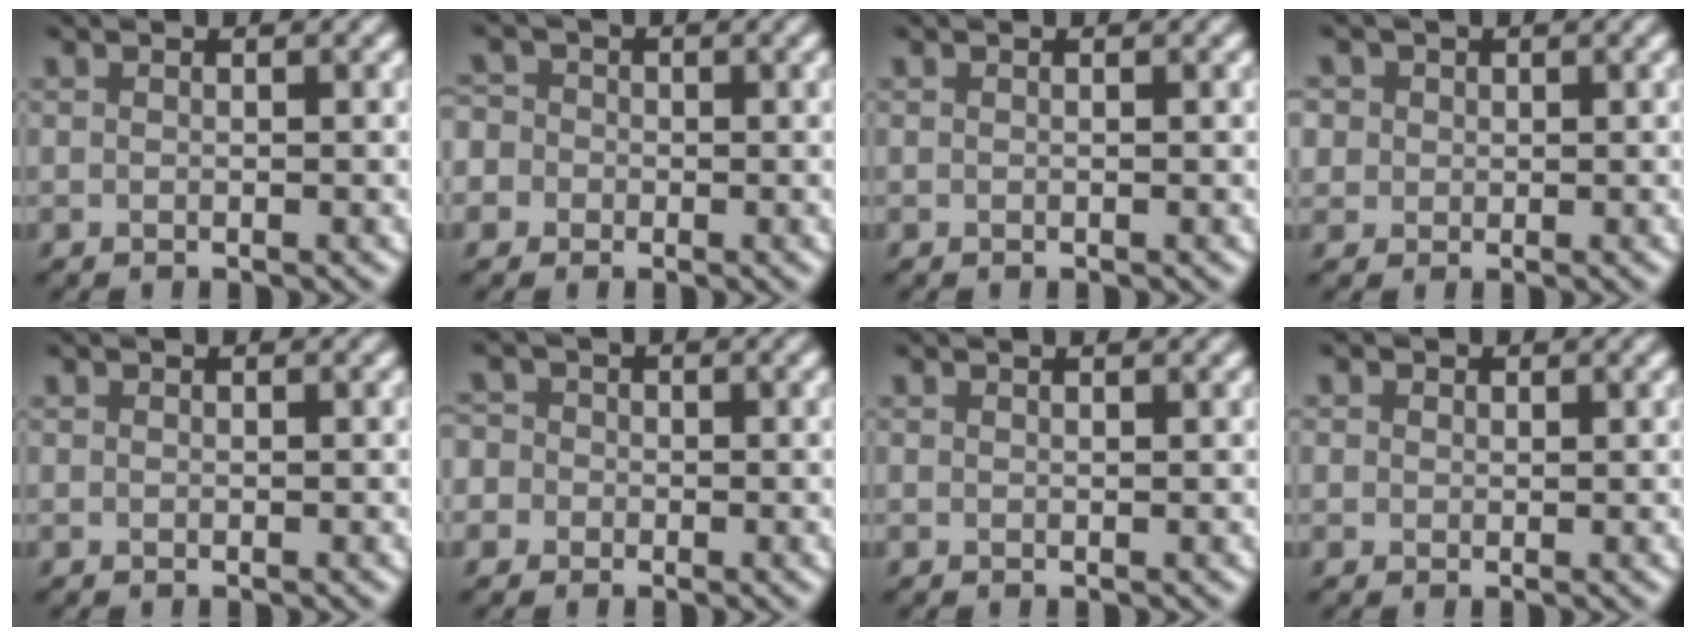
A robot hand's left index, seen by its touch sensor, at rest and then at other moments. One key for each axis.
{"total": 5.0, "fx": -0.2, "fy": 4.7, "fz": 1.6, "tx": -0.028, "ty": 0.032, "tz": -0.048}
{"total": 0.0}
{"total": 4.3, "fx": 1.9, "fy": 3.5, "fz": 1.7, "tx": -0.041, "ty": 0.015, "tz": 0.020}
{"total": 0.0}
{"total": 4.5, "fx": 0.1, "fy": 4.2, "fz": 1.5, "tx": -0.021, "ty": 0.031, "tz": -0.038}
{"total": 0.8, "fx": 0.7, "fy": 0.1, "fz": 0.3, "tx": -0.004, "ty": 0.000, "tz": 0.009}
{"total": 1.5, "fx": 0.7, "fy": 1.2, "fz": 0.4, "tx": -0.005, "ty": 0.002, "tz": 0.001}